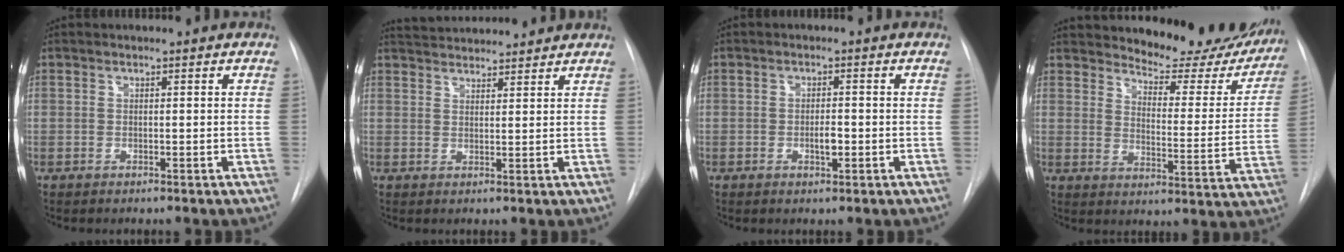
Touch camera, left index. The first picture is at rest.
{"total": 9.3, "force": [8.9, 1.3, 2.4], "torque": [-0.043, 0.029, 0.130]}
{"total": 2.0, "force": [-0.5, 0.6, 1.8], "torque": [-0.032, 0.000, -0.007]}
{"total": 19.4, "force": [17.8, 5.5, 5.2], "torque": [-0.046, -0.057, 0.211]}